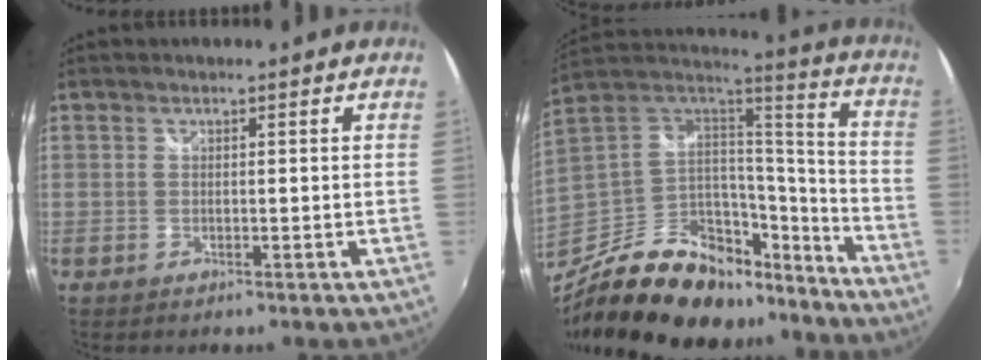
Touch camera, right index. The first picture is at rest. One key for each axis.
{"total": 28.9, "fx": -18.4, "fy": 15.5, "fz": 16.0, "tx": -0.308, "ty": 0.038, "tz": -0.268}